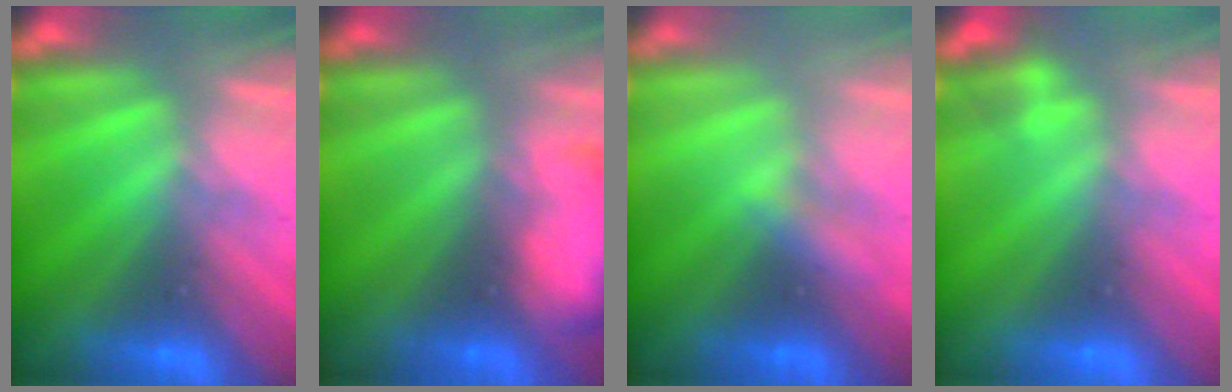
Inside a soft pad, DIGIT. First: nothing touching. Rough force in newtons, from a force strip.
{"total": 7.7}
{"total": 2.1}
{"total": 2.2}